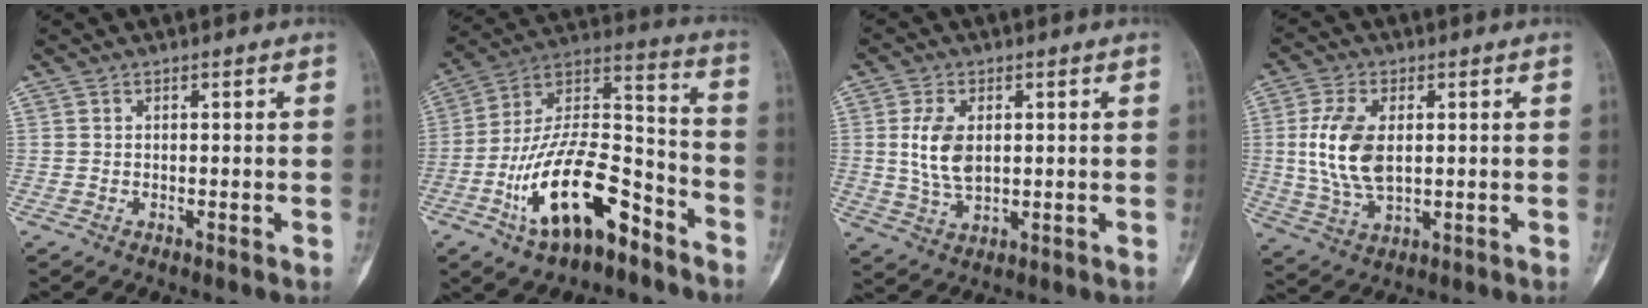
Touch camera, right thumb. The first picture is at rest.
{"total": 21.2, "force": [-11.0, 9.3, 15.6], "torque": [-0.264, 0.087, -0.188]}
{"total": 7.5, "force": [0.9, 4.3, 6.1], "torque": [-0.119, -0.007, 0.022]}
{"total": 10.8, "force": [0.9, 5.9, 9.0], "torque": [-0.190, -0.007, 0.023]}